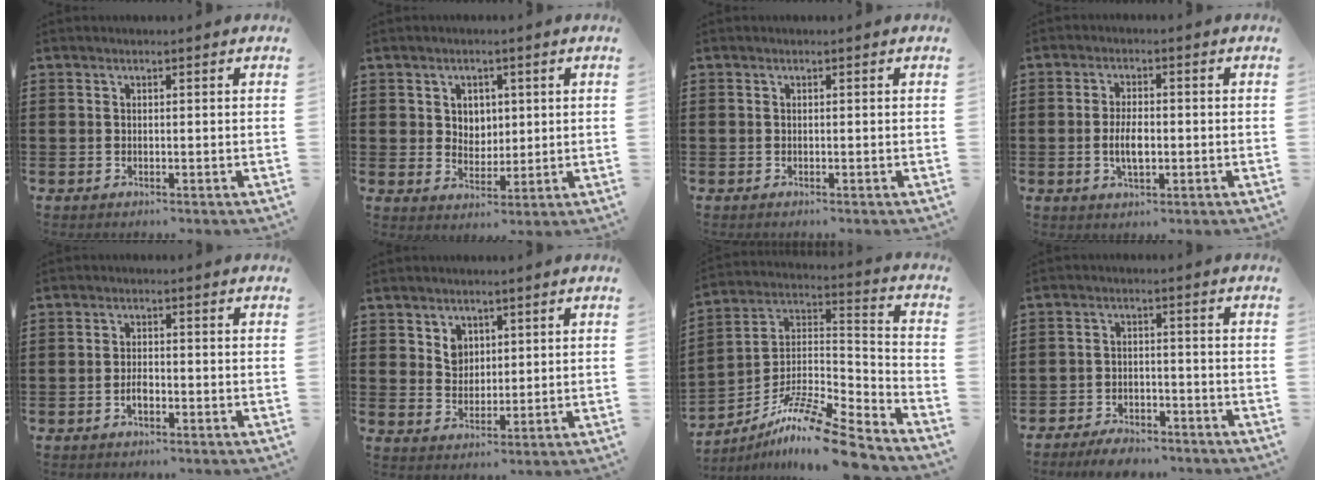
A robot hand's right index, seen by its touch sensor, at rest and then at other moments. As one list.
[{"total": 3.6, "force": [1.4, 3.2, 0.8], "torque": [-0.022, 0.010, 0.022]}, {"total": 0.0}, {"total": 4.6, "force": [-0.7, 1.8, 4.1], "torque": [-0.089, -0.003, -0.016]}, {"total": 2.2, "force": [-1.0, 0.8, 1.8], "torque": [-0.036, -0.001, -0.018]}, {"total": 3.7, "force": [2.0, 2.9, 1.0], "torque": [-0.023, 0.008, 0.035]}, {"total": 11.4, "force": [-9.1, 1.1, 6.8], "torque": [-0.122, 0.011, -0.179]}, {"total": 4.0, "force": [-3.8, 0.9, 0.5], "torque": [-0.011, 0.010, -0.078]}]